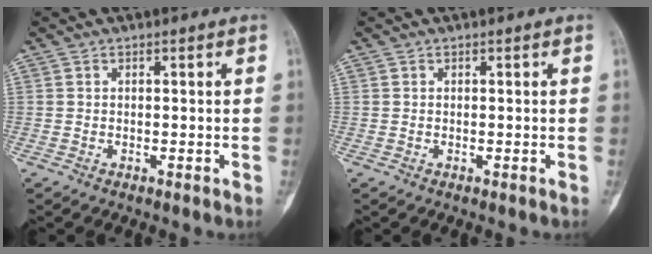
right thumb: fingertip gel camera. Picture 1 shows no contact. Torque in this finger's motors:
{"motor_torque": [0.32, -0.07, 0.00, 0.06, -0.03]}